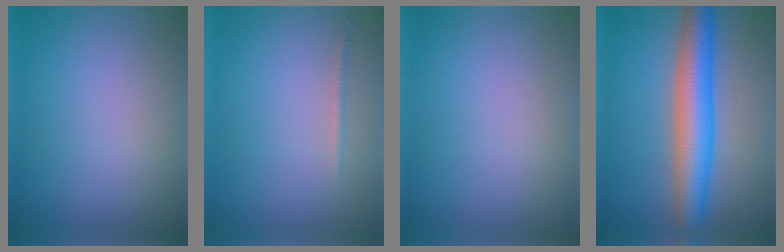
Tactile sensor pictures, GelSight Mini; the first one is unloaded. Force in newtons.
{"total": 0.6, "press": 0.6, "slide": 0.0}
{"total": 0.0}
{"total": 6.6, "press": 6.6, "slide": 0.1}